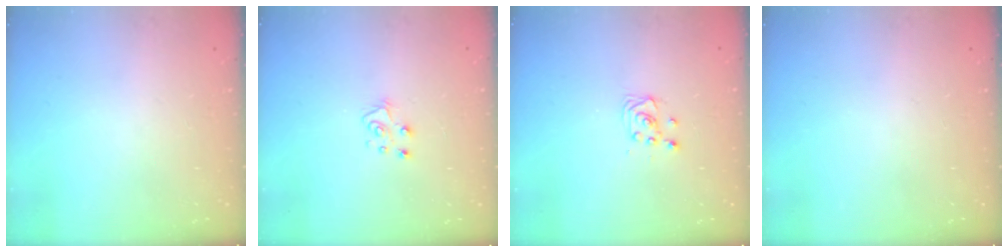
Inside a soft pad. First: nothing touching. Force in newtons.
{"total": 6.3, "press": 6.3, "slide": 0.3}
{"total": 2.9, "press": 2.9, "slide": 0.4}
{"total": 0.0}